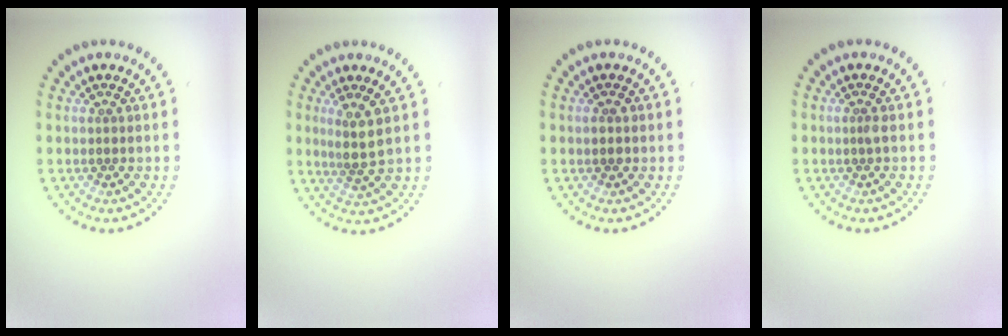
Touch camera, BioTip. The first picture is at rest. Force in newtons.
{"total": 2.5, "press": 2.1, "slide": 1.5}
{"total": 1.1, "press": 1.1, "slide": 0.2}
{"total": 0.6, "press": 0.5, "slide": 0.4}